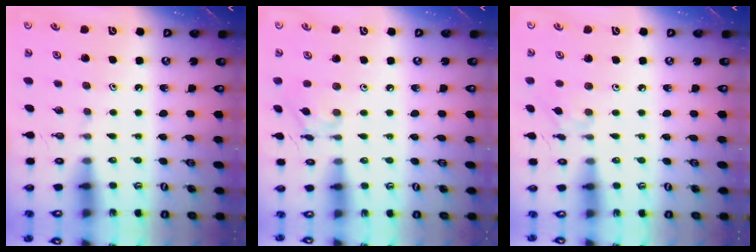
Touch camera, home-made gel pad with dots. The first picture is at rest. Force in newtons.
{"total": 7.4, "press": 7.4, "slide": 0.4}
{"total": 3.0, "press": 3.0, "slide": 0.1}